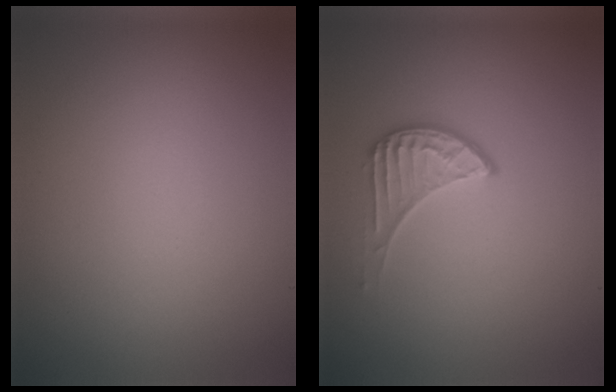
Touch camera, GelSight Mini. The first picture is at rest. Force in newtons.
{"total": 2.0, "press": 1.5, "slide": 1.3}